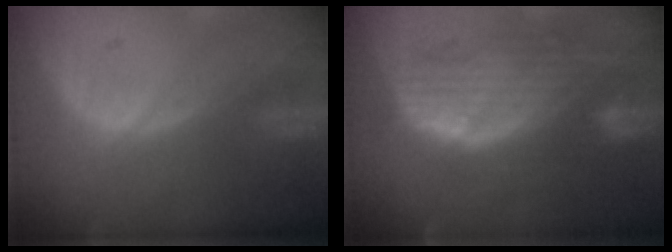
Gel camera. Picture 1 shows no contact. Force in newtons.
{"total": 10.6, "press": 9.0, "slide": 5.5}